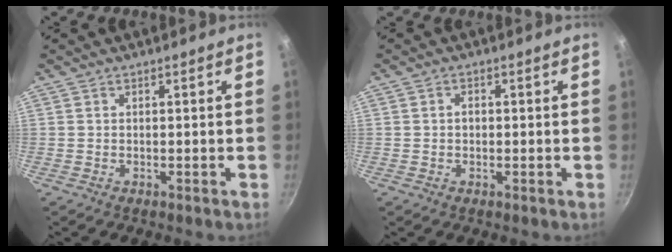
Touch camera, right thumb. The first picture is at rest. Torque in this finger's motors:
{"motor_torque": [0.05, -0.15, 0.06, -0.26, -0.01]}